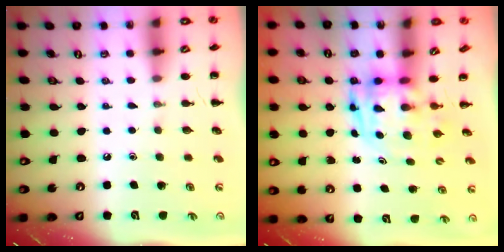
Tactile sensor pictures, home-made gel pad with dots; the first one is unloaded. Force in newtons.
{"total": 3.2, "press": 3.1, "slide": 0.7}